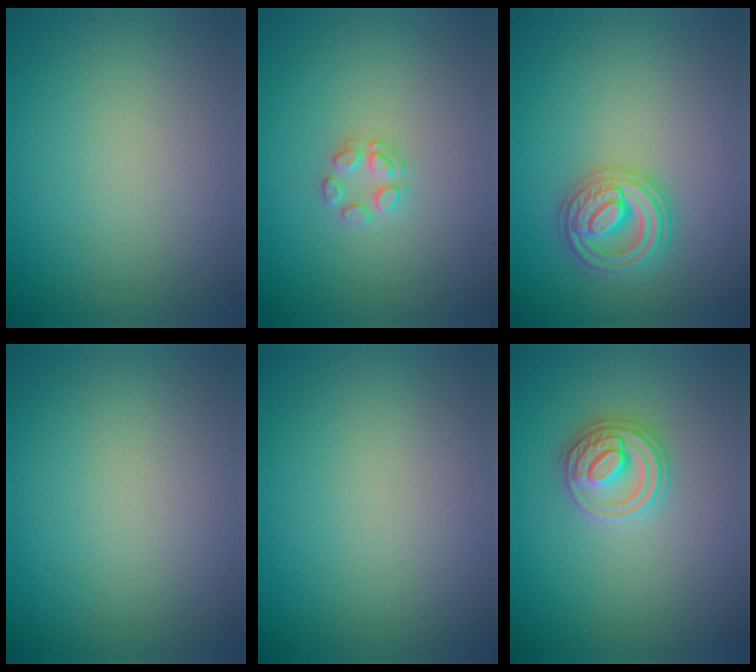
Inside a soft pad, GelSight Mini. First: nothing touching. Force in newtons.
{"total": 1.7, "press": 1.6, "slide": 0.2}
{"total": 3.6, "press": 3.4, "slide": 1.0}
{"total": 0.0}
{"total": 0.0}
{"total": 2.9, "press": 2.9, "slide": 0.1}